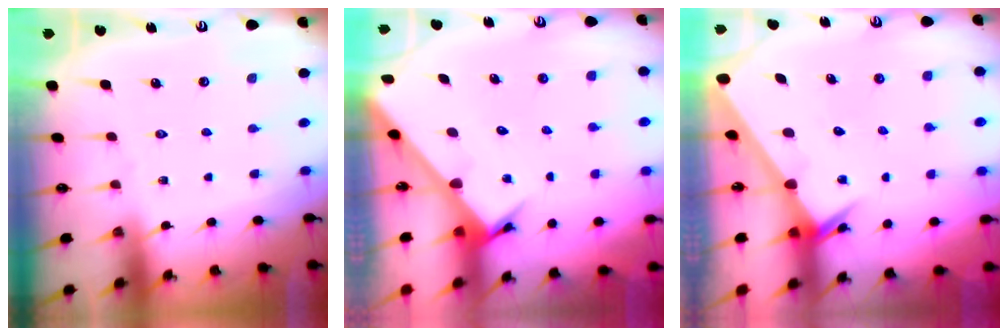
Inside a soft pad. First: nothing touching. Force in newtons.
{"total": 3.2, "press": 3.2, "slide": 0.2}
{"total": 2.5, "press": 2.5, "slide": 0.1}